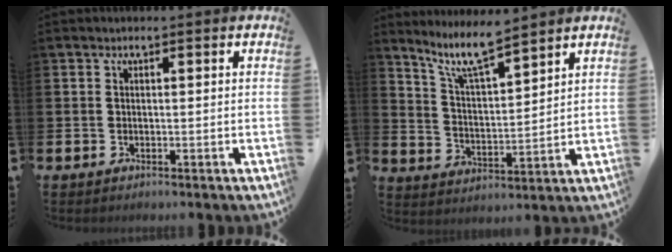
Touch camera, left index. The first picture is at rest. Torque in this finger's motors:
{"motor_torque": [0.84, -0.31, 0.13, 0.05]}